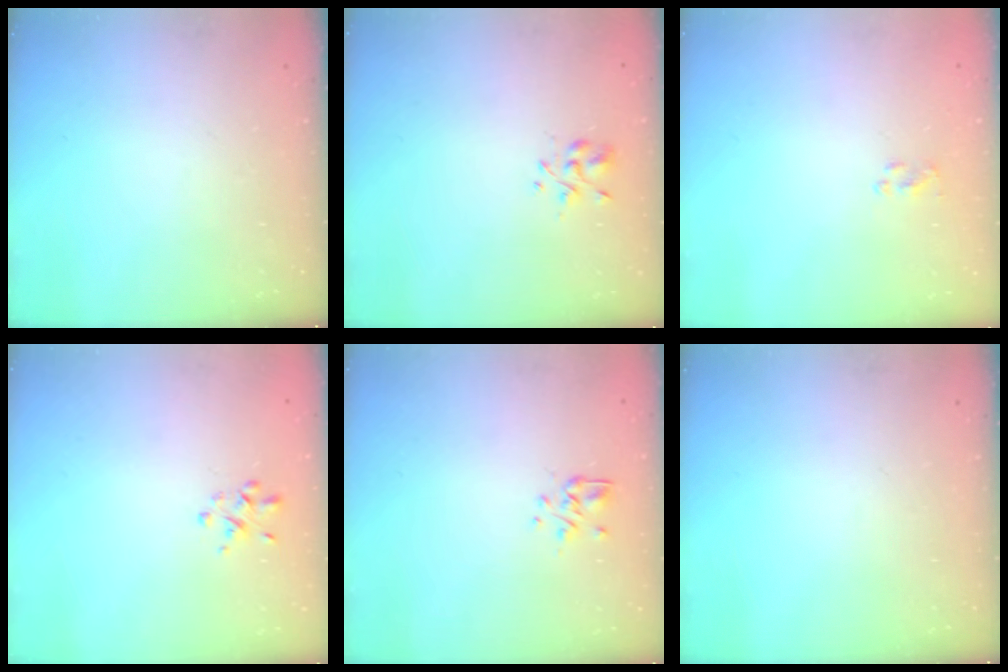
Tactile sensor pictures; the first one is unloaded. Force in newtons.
{"total": 2.1, "press": 2.0, "slide": 0.6}
{"total": 1.3, "press": 1.2, "slide": 0.5}
{"total": 1.8, "press": 1.8, "slide": 0.5}
{"total": 2.9, "press": 2.6, "slide": 1.4}
{"total": 0.0}